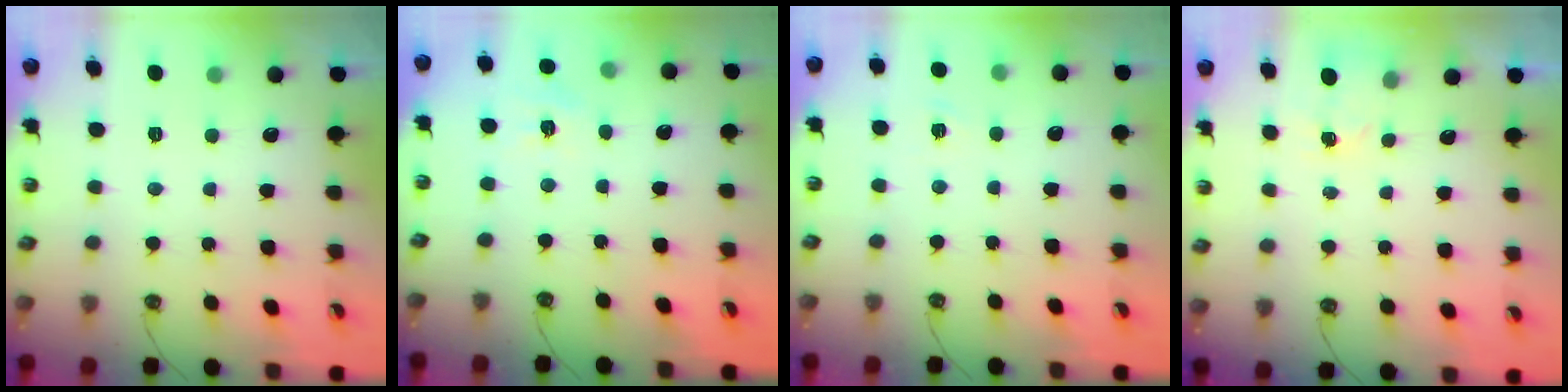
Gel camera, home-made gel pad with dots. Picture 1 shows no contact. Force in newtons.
{"total": 5.7, "press": 5.7, "slide": 0.6}
{"total": 3.0, "press": 2.9, "slide": 0.4}
{"total": 2.3, "press": 2.3, "slide": 0.2}